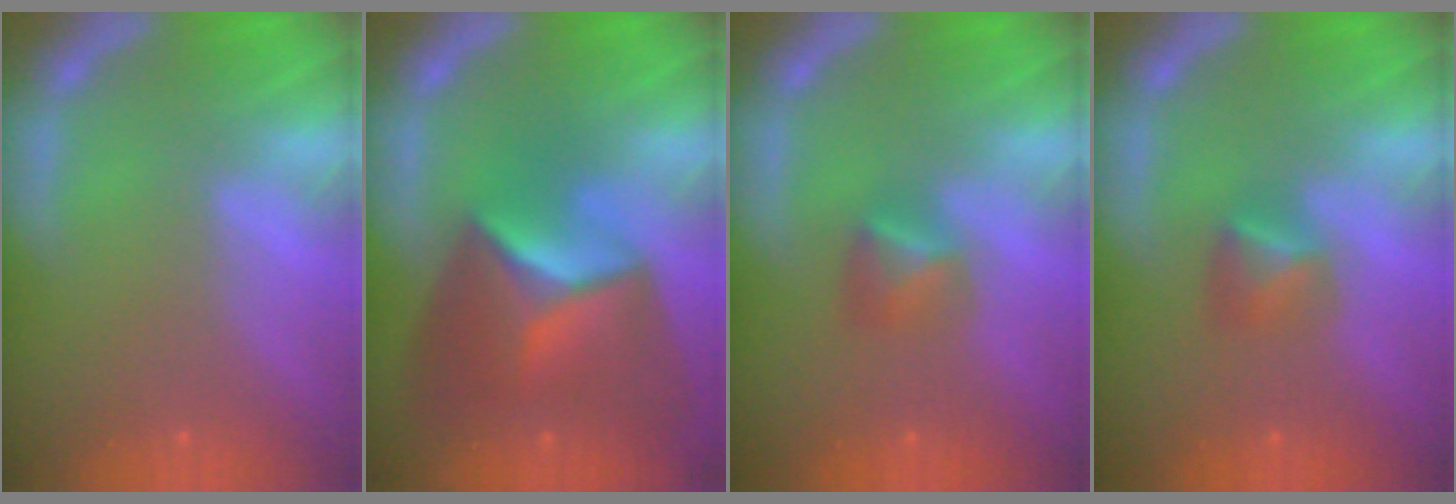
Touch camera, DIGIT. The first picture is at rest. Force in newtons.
{"total": 10.0}
{"total": 2.4}
{"total": 2.4}